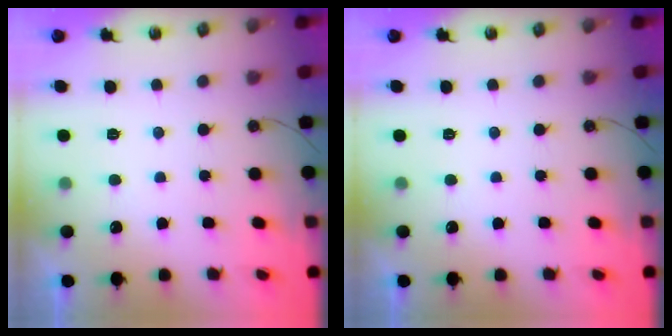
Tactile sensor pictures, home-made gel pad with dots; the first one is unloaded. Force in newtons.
{"total": 0.0}